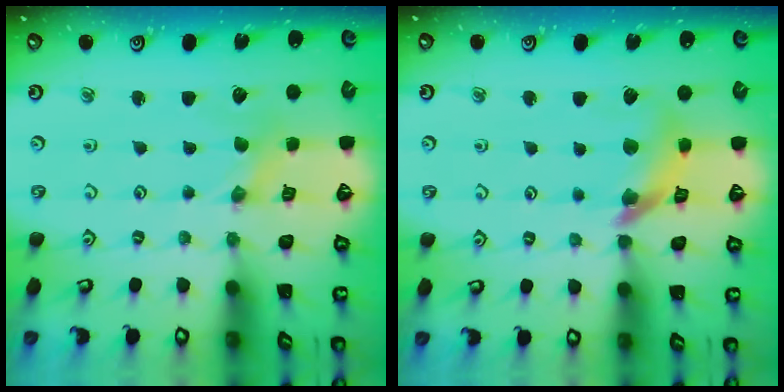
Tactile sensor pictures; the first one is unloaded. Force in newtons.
{"total": 11.8, "press": 11.7, "slide": 1.5}